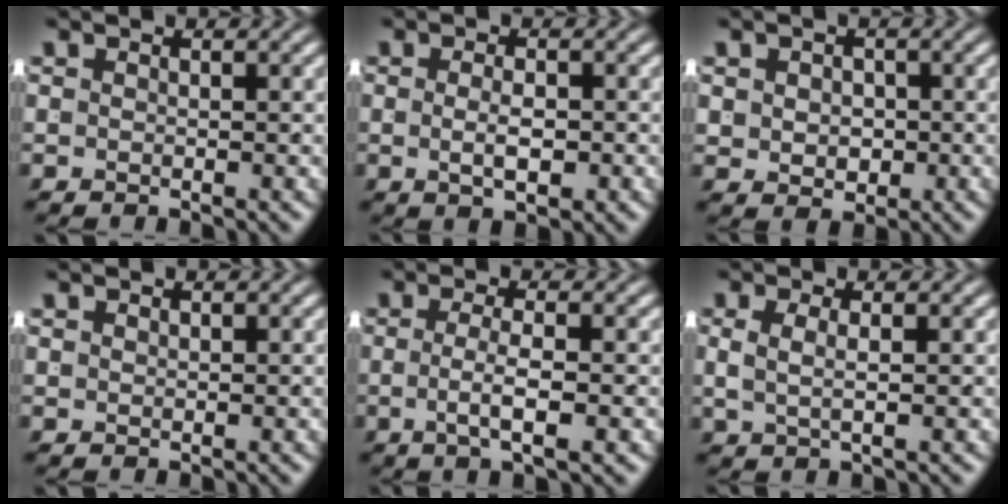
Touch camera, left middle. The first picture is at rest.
{"total": 2.1, "force": [-0.7, 0.3, 1.9], "torque": [-0.028, -0.010, -0.004]}
{"total": 2.4, "force": [0.1, 1.9, 1.5], "torque": [-0.029, -0.016, 0.014]}
{"total": 0.6, "force": [0.4, -0.5, -0.1], "torque": [0.010, -0.002, 0.013]}
{"total": 2.7, "force": [-0.9, -0.3, 2.6], "torque": [-0.042, -0.009, -0.010]}
{"total": 2.0, "force": [0.5, 0.5, 1.9], "torque": [-0.038, -0.007, 0.016]}